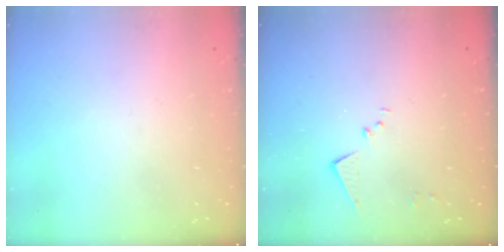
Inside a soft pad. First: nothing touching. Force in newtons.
{"total": 5.1, "press": 5.1, "slide": 0.6}